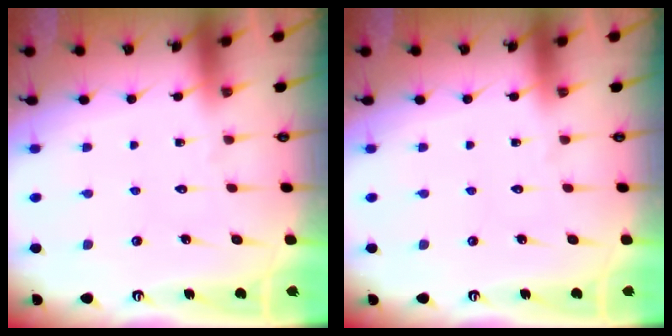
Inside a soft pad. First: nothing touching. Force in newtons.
{"total": 0.0}